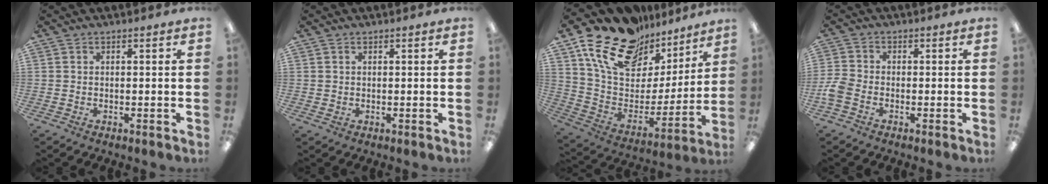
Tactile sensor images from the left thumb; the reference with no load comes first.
{"total": 0.7, "force": [0.4, 0.5, 0.1], "torque": [-0.002, 0.003, 0.007]}
{"total": 20.3, "force": [14.6, 11.0, 8.6], "torque": [-0.169, -0.097, 0.265]}
{"total": 3.9, "force": [-1.6, 2.7, 2.4], "torque": [-0.048, 0.007, -0.030]}